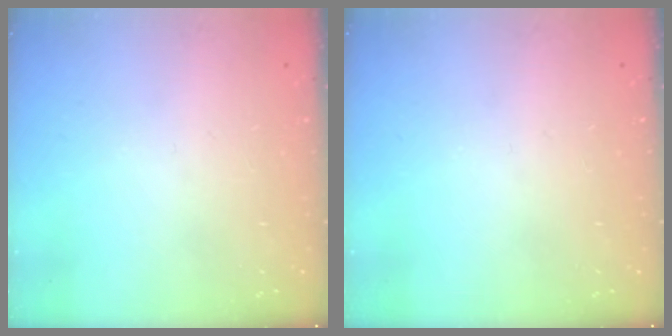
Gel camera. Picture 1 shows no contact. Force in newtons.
{"total": 0.0}